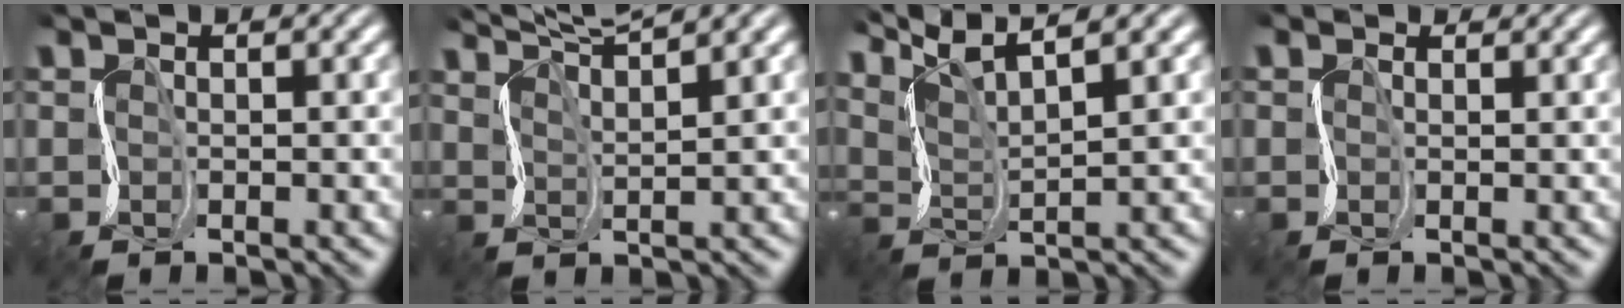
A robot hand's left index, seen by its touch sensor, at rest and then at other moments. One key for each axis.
{"total": 5.6, "fx": 5.1, "fy": 0.1, "fz": 2.3, "tx": -0.037, "ty": 0.020, "tz": 0.069}
{"total": 5.7, "fx": 5.2, "fy": 0.2, "fz": 2.4, "tx": -0.056, "ty": 0.014, "tz": 0.090}
{"total": 0.6, "fx": 0.1, "fy": 0.5, "fz": 0.1, "tx": 0.000, "ty": -0.001, "tz": 0.001}